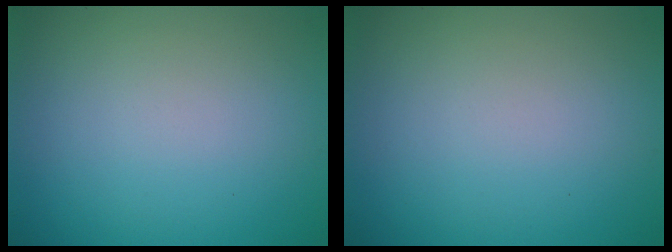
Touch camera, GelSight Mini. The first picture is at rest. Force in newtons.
{"total": 0.0}